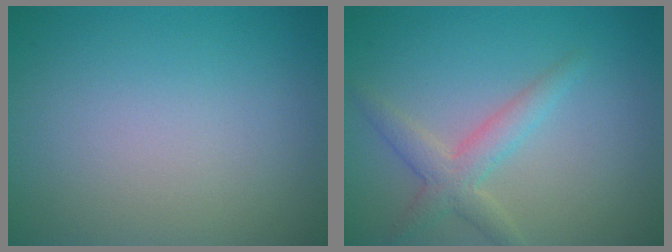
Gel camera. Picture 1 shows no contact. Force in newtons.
{"total": 2.8, "press": 2.8, "slide": 0.1}